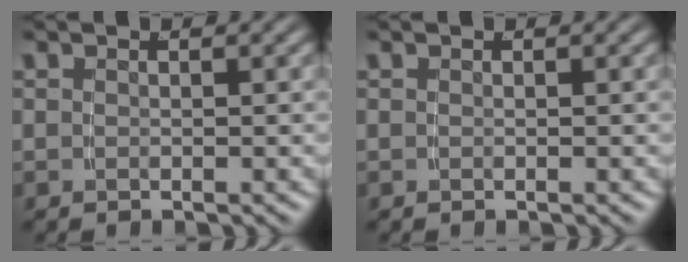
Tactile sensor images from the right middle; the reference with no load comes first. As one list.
[{"total": 0.0}]